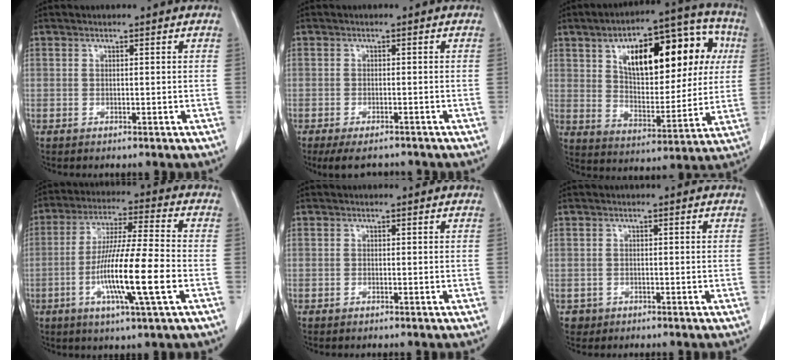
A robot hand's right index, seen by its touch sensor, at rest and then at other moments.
{"total": 6.3, "force": [-5.3, 2.0, 2.7], "torque": [-0.036, -0.010, -0.079]}
{"total": 21.2, "force": [6.4, 9.2, 18.0], "torque": [-0.265, 0.045, 0.098]}
{"total": 13.8, "force": [-3.7, 0.0, 13.3], "torque": [-0.250, -0.012, -0.073]}
{"total": 0.0}
{"total": 1.6, "force": [-0.7, 1.4, -0.1], "torque": [-0.002, 0.006, -0.014]}